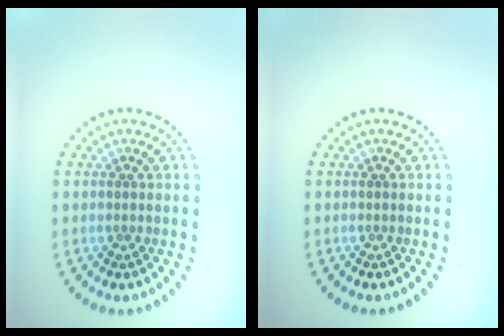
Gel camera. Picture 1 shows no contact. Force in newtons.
{"total": 0.0}